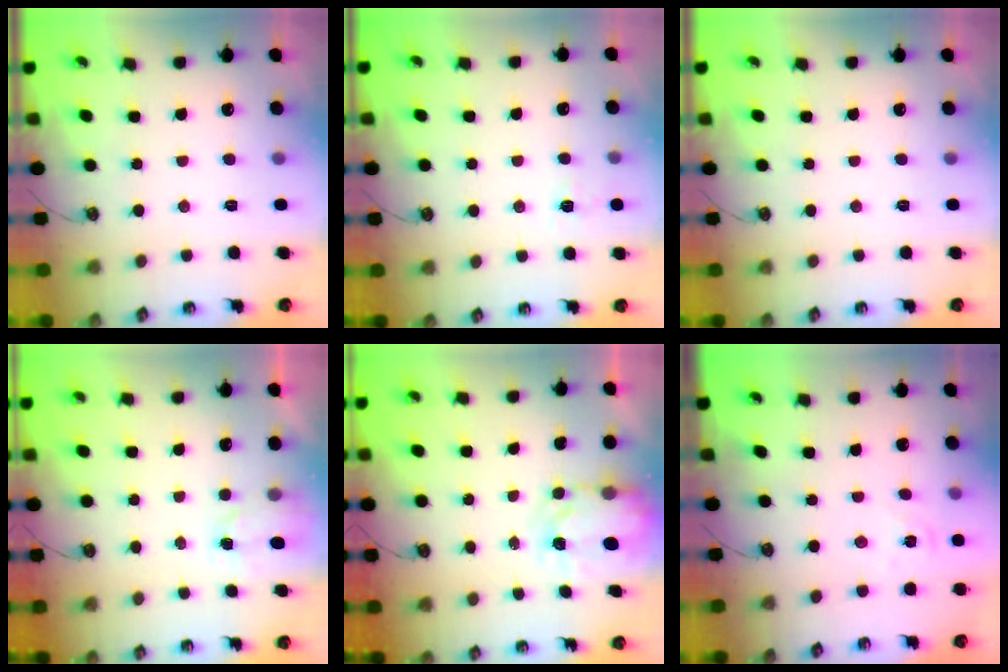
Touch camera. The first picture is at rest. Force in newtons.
{"total": 3.2, "press": 3.1, "slide": 0.4}
{"total": 0.0}
{"total": 1.7, "press": 1.6, "slide": 0.2}
{"total": 4.0, "press": 4.0, "slide": 0.0}
{"total": 1.4, "press": 1.4, "slide": 0.2}